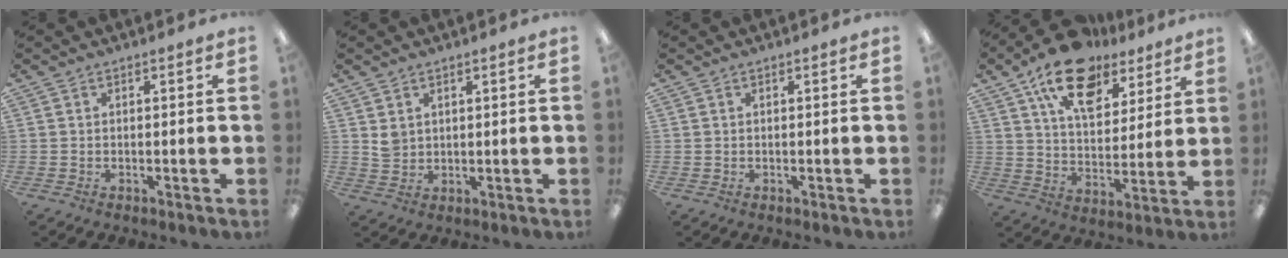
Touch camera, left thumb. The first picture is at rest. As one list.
[{"total": 2.8, "force": [1.4, 2.2, 0.9], "torque": [-0.016, 0.000, 0.026]}, {"total": 0.0}, {"total": 18.0, "force": [12.1, 9.4, 9.4], "torque": [-0.158, -0.055, 0.215]}]